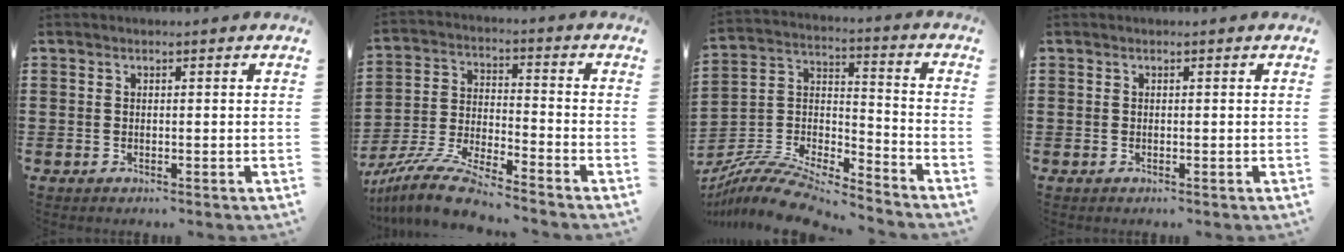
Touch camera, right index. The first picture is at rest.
{"total": 9.3, "force": [-8.6, 0.3, 3.5], "torque": [-0.091, 0.002, -0.175]}
{"total": 10.4, "force": [-9.4, 2.2, 3.8], "torque": [-0.080, 0.019, -0.189]}
{"total": 0.0}